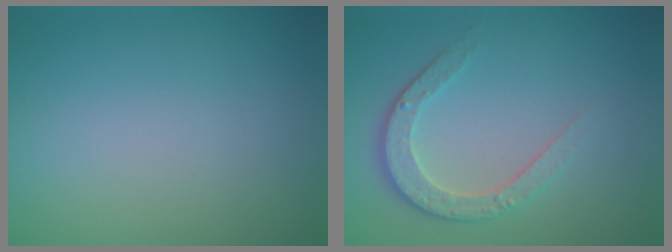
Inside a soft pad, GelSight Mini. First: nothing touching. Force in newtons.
{"total": 3.3, "press": 2.6, "slide": 2.1}